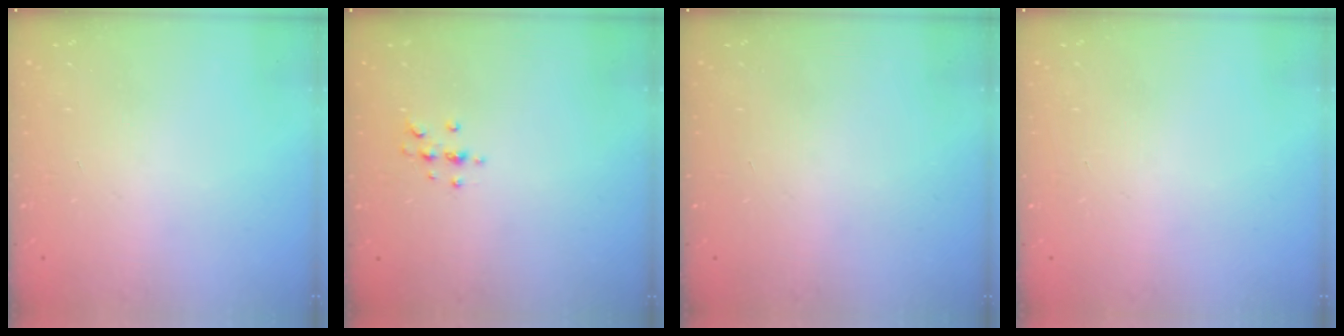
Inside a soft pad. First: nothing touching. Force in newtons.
{"total": 3.7, "press": 3.7, "slide": 0.5}
{"total": 0.0}
{"total": 0.0}